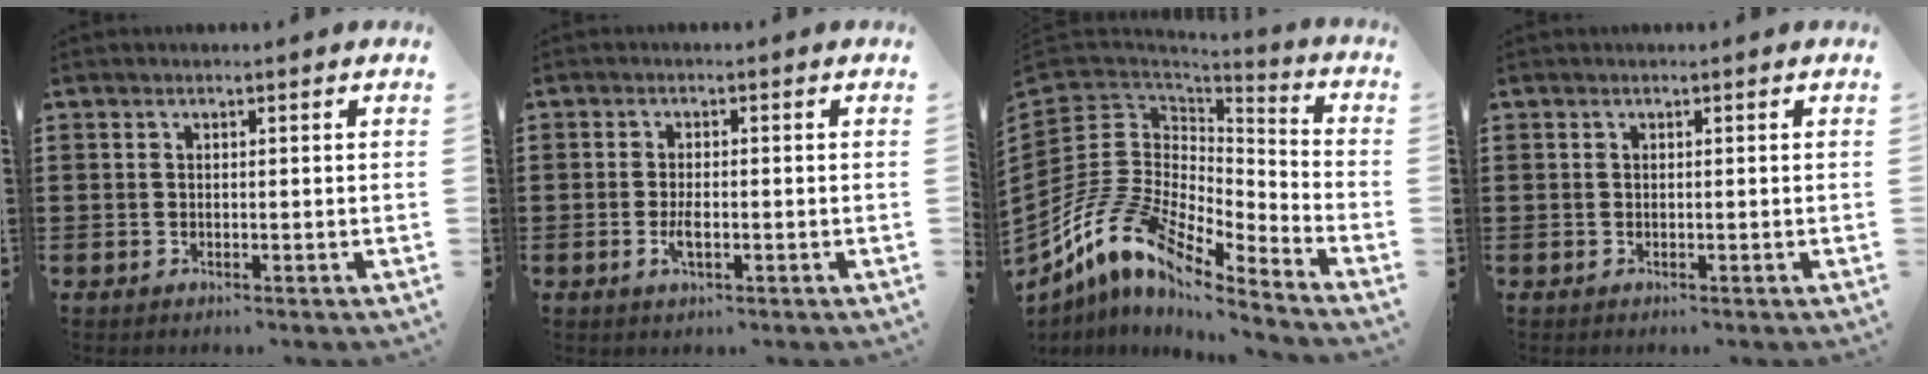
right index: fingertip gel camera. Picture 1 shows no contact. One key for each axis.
{"total": 2.6, "fx": -0.7, "fy": 0.7, "fz": 2.3, "tx": -0.050, "ty": -0.006, "tz": -0.013}
{"total": 11.1, "fx": -8.3, "fy": 5.3, "fz": 5.2, "tx": -0.154, "ty": -0.006, "tz": -0.175}
{"total": 0.0}